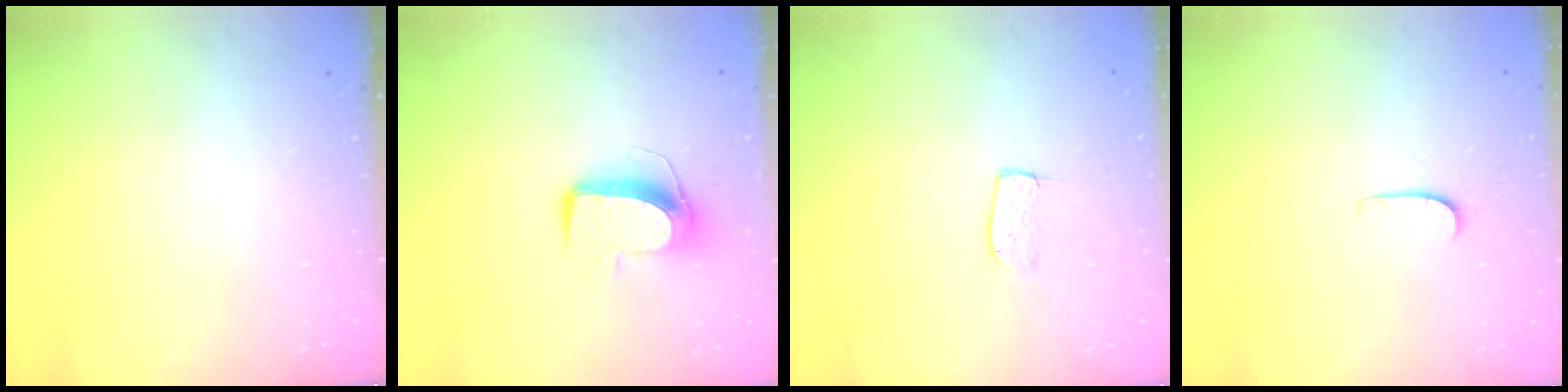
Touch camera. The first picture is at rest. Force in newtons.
{"total": 9.8, "press": 9.8, "slide": 1.0}
{"total": 4.0, "press": 4.0, "slide": 0.3}
{"total": 4.2, "press": 4.2, "slide": 0.4}